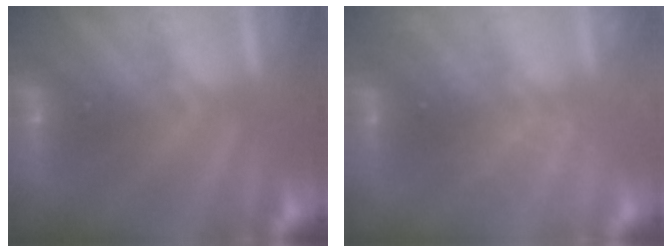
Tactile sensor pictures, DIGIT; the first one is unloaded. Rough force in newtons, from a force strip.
{"total": 2.1}